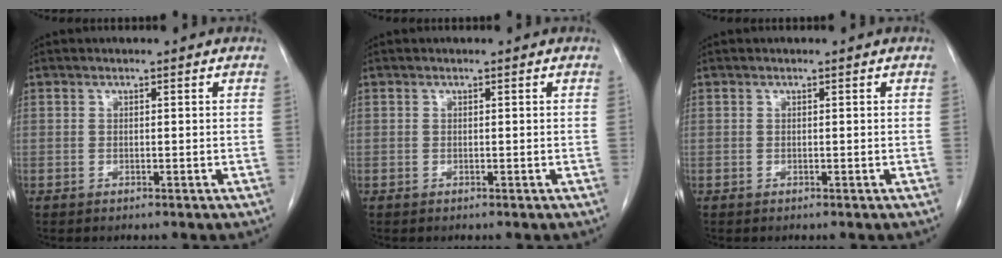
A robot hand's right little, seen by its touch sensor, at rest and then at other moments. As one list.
[{"total": 0.0}, {"total": 0.0}]